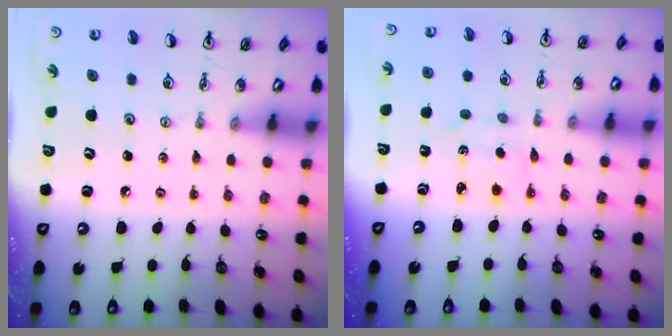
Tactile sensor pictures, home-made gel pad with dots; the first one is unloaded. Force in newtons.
{"total": 2.1, "press": 2.0, "slide": 0.6}